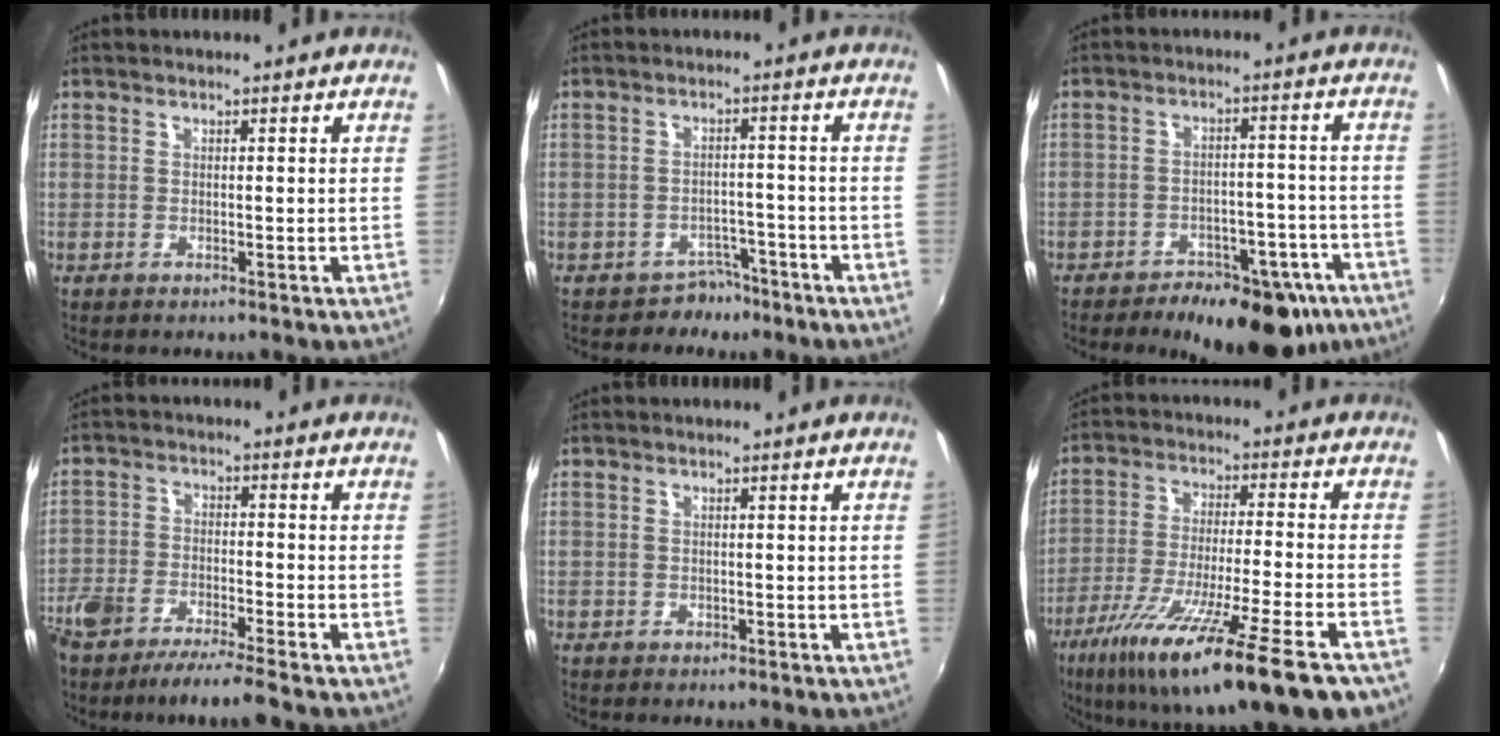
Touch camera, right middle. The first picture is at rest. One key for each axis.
{"total": 4.2, "fx": -3.4, "fy": 2.5, "fz": 0.0, "tx": 0.000, "ty": 0.019, "tz": -0.049}
{"total": 17.6, "fx": -13.0, "fy": 8.1, "fz": 8.7, "tx": -0.140, "ty": 0.004, "tz": -0.152}
{"total": 9.5, "fx": -7.8, "fy": 1.0, "fz": 5.4, "tx": -0.125, "ty": -0.020, "tz": -0.141}
{"total": 0.0}
{"total": 21.9, "fx": -13.7, "fy": 1.2, "fz": 17.0, "tx": -0.303, "ty": -0.082, "tz": -0.226}